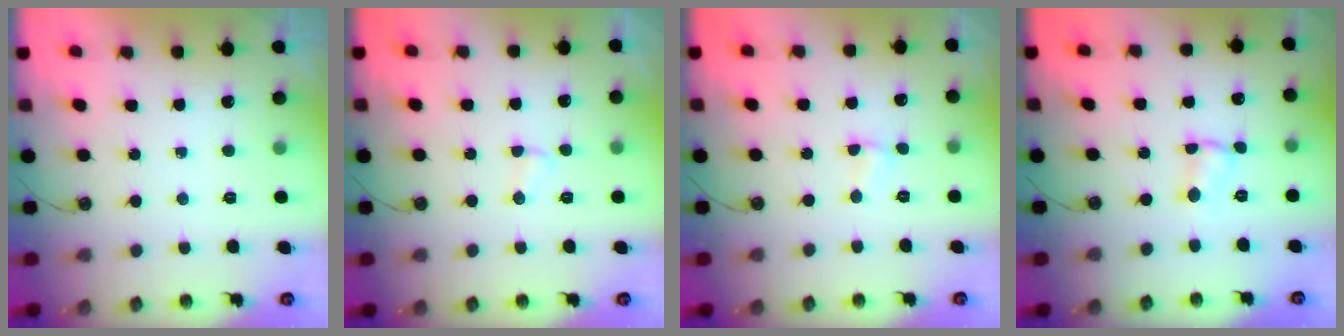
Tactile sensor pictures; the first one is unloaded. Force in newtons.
{"total": 2.6, "press": 2.6, "slide": 0.2}
{"total": 1.3, "press": 1.2, "slide": 0.4}
{"total": 1.8, "press": 1.8, "slide": 0.3}